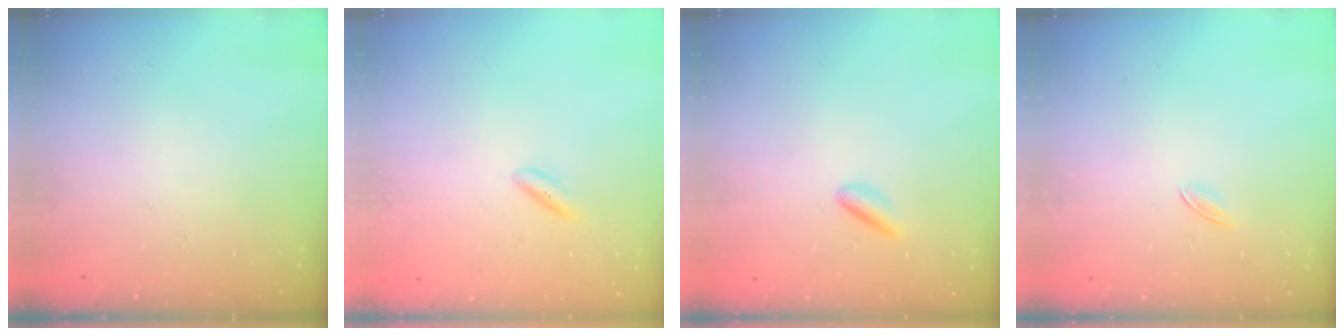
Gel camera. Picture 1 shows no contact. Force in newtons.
{"total": 1.9, "press": 1.6, "slide": 1.0}
{"total": 2.5, "press": 2.4, "slide": 0.8}
{"total": 1.7, "press": 1.7, "slide": 0.5}